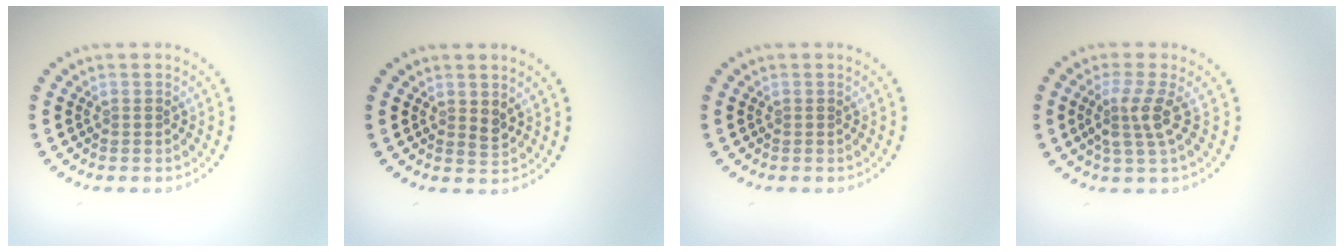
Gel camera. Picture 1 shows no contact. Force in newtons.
{"total": 1.0, "press": 0.9, "slide": 0.5}
{"total": 0.0}
{"total": 2.7, "press": 2.0, "slide": 1.8}